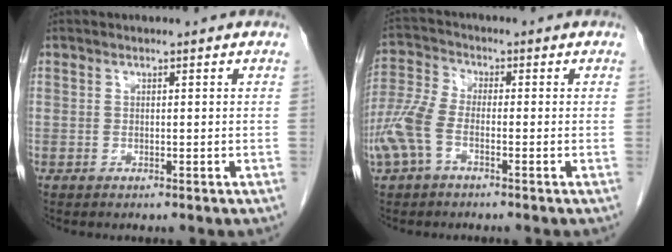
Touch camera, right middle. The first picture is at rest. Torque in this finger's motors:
{"motor_torque": [1.46, -0.68, 0.28, 0.15]}